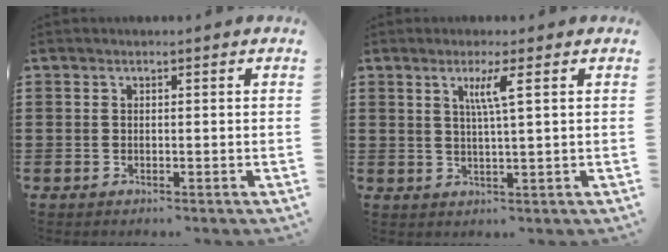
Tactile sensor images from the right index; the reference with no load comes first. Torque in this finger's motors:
{"motor_torque": [0.62, 0.03, 0.26, 0.10]}